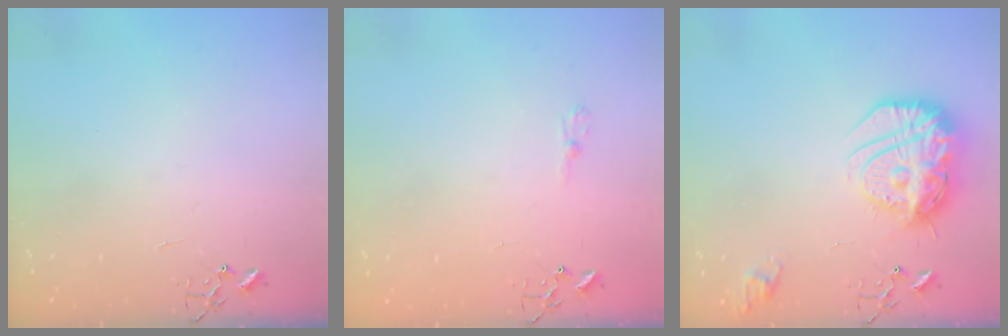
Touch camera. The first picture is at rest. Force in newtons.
{"total": 4.8, "press": 4.8, "slide": 0.5}
{"total": 18.9, "press": 18.8, "slide": 1.8}